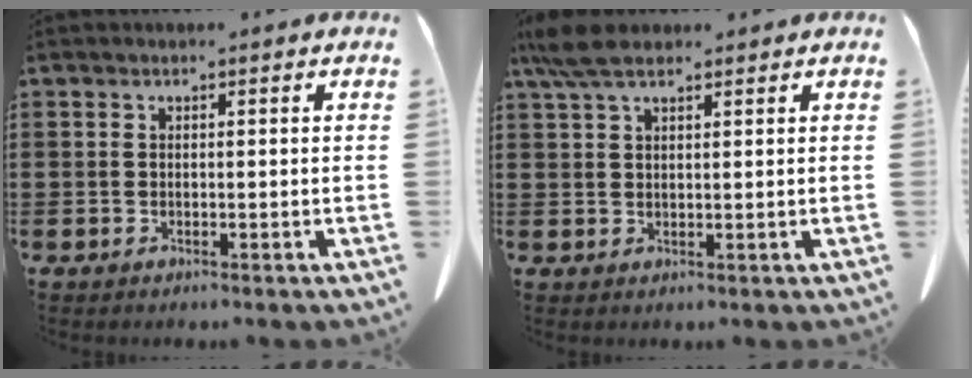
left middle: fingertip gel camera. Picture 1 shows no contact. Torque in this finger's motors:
{"motor_torque": [0.72, 0.48, 0.19, 0.06]}